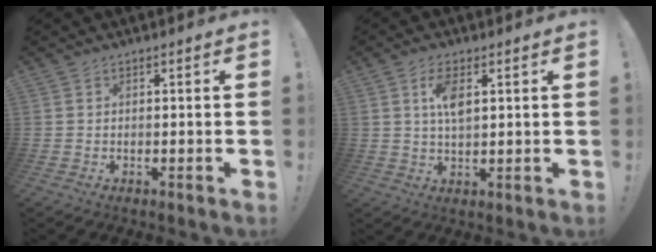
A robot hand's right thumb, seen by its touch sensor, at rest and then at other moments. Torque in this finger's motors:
{"motor_torque": [0.03, 0.09, 0.04, 0.04, 0.01]}